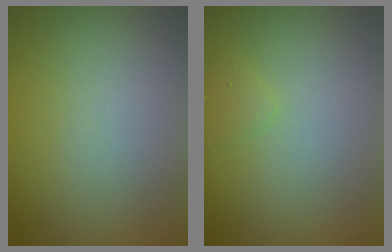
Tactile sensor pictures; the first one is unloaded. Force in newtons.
{"total": 0.9, "press": 0.9, "slide": 0.0}